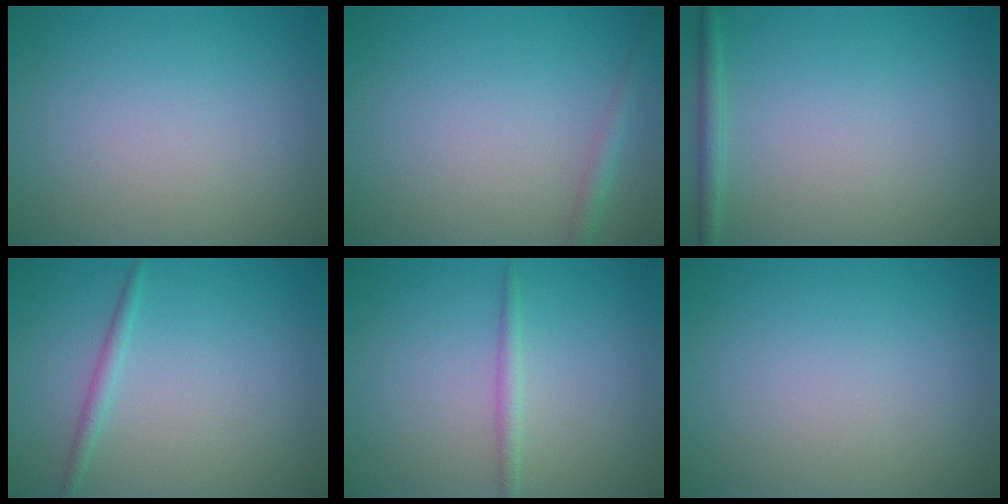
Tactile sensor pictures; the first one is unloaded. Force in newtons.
{"total": 1.3, "press": 1.3, "slide": 0.1}
{"total": 1.4, "press": 1.4, "slide": 0.1}
{"total": 1.2, "press": 1.2, "slide": 0.1}
{"total": 1.2, "press": 1.2, "slide": 0.1}
{"total": 0.0}